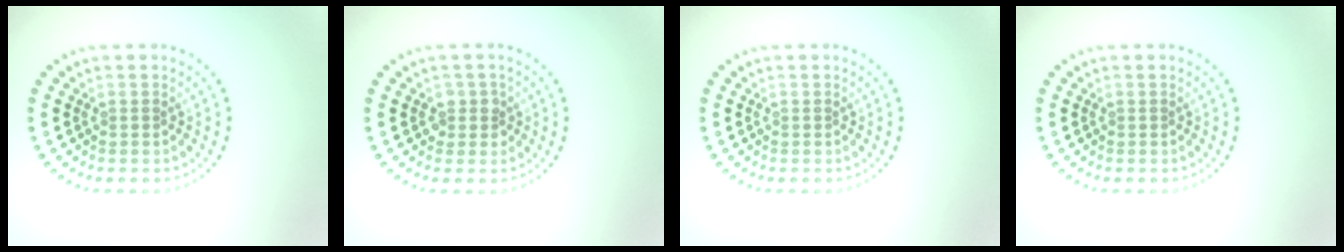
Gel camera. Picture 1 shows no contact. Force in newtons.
{"total": 1.5, "press": 1.4, "slide": 0.7}
{"total": 0.0}
{"total": 0.0}